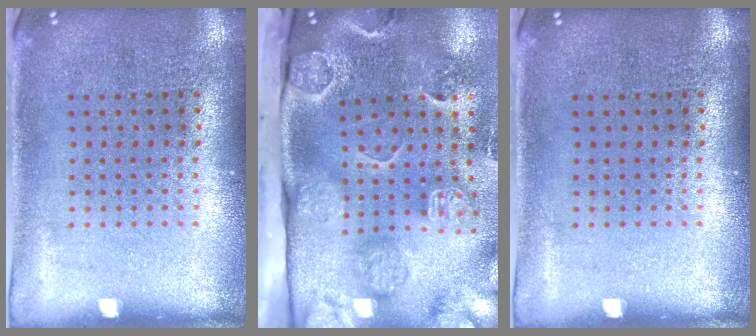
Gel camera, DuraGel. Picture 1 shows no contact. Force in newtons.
{"total": 4.5, "press": 3.4, "slide": 3.0}
{"total": 0.0}